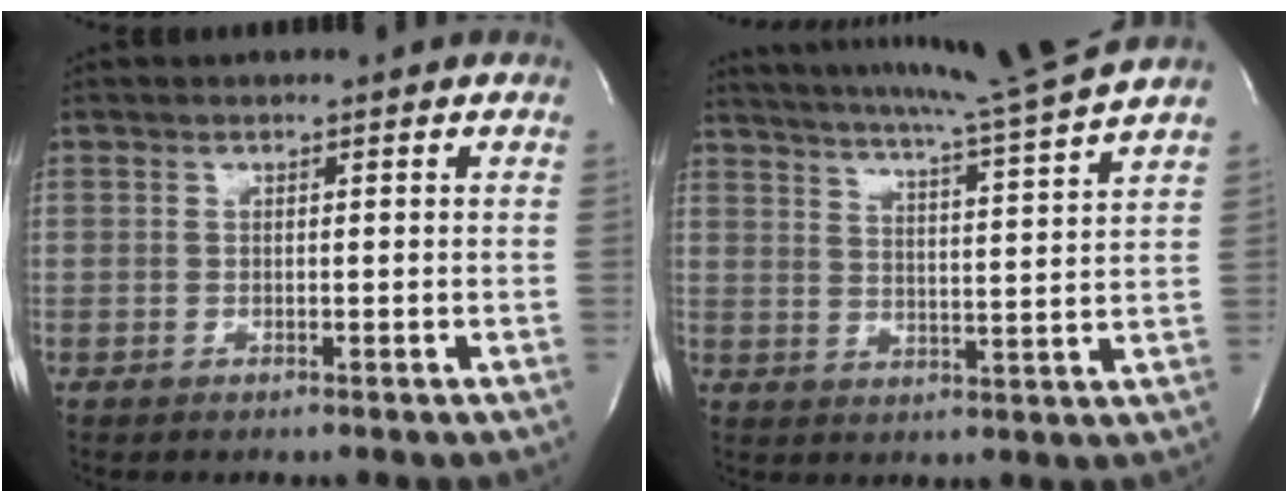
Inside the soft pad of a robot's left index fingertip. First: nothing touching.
{"total": 15.8, "force": [14.0, -2.8, 6.6], "torque": [-0.117, -0.044, 0.195]}